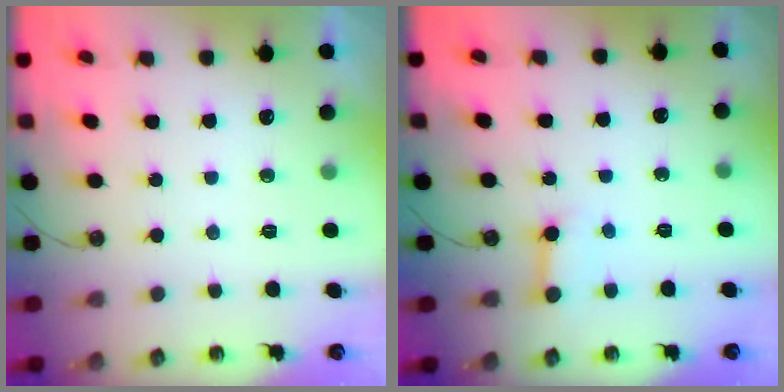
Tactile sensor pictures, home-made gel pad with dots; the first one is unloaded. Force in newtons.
{"total": 4.4, "press": 4.4, "slide": 0.5}